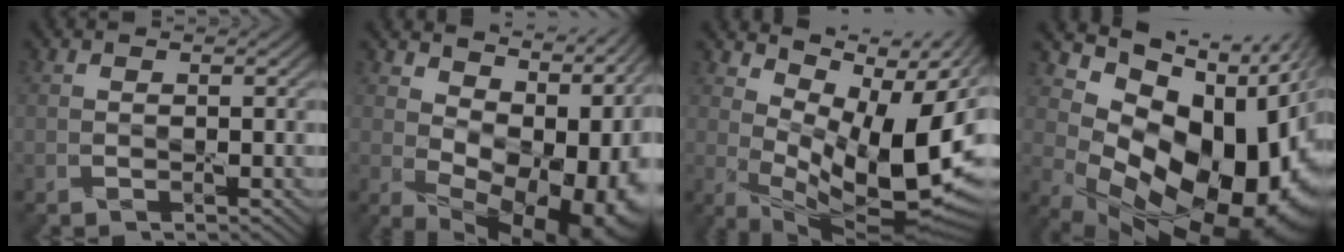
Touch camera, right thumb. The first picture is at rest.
{"total": 16.3, "force": [2.6, 10.3, 12.4], "torque": [-0.136, -0.005, 0.088]}
{"total": 16.2, "force": [3.5, 7.9, 13.8], "torque": [-0.198, -0.003, 0.080]}
{"total": 19.9, "force": [0.3, 13.0, 15.1], "torque": [-0.216, -0.058, 0.059]}